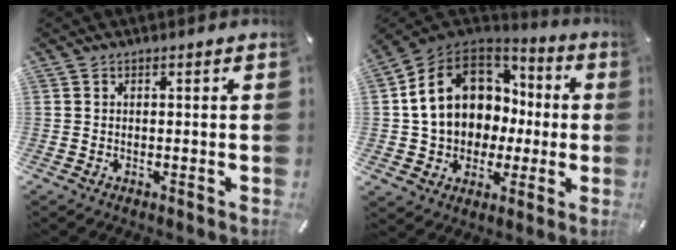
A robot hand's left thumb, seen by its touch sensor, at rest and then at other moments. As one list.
[{"total": 14.5, "force": [1.9, 12.6, 6.9], "torque": [-0.152, -0.007, 0.044]}]